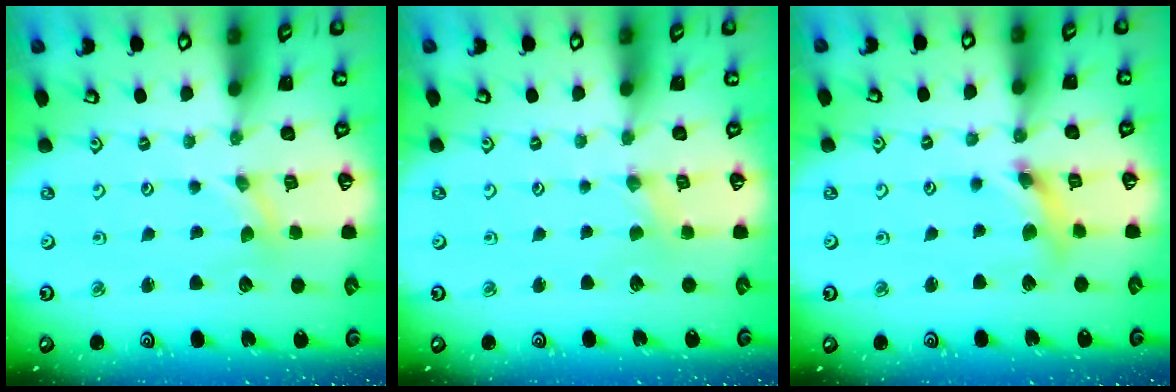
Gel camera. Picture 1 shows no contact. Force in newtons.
{"total": 0.9, "press": 0.9, "slide": 0.2}
{"total": 6.2, "press": 6.2, "slide": 0.7}